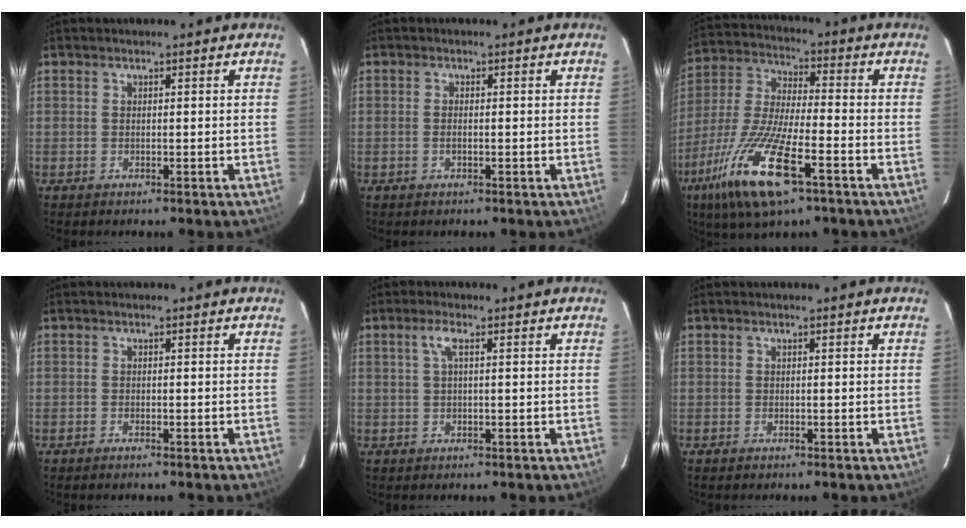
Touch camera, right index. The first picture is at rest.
{"total": 1.0, "force": [-0.3, 0.4, 0.9], "torque": [-0.018, 0.003, -0.006]}
{"total": 18.4, "force": [-9.5, 4.6, 15.0], "torque": [-0.328, -0.036, -0.186]}
{"total": 0.7, "force": [-0.6, 0.2, 0.3], "torque": [-0.008, 0.001, -0.013]}
{"total": 2.3, "force": [0.7, 0.2, 2.2], "torque": [-0.045, 0.006, 0.011]}
{"total": 0.0}